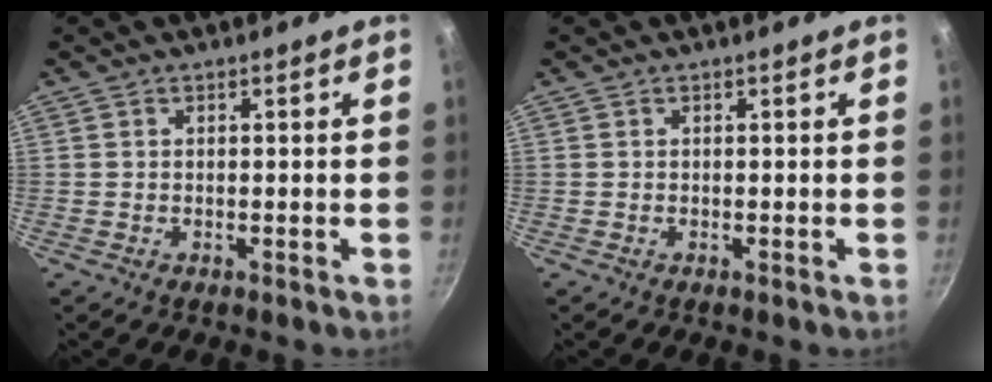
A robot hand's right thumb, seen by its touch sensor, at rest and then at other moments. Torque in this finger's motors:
{"motor_torque": [-0.04, -0.04, 0.09, -0.06, 0.00]}